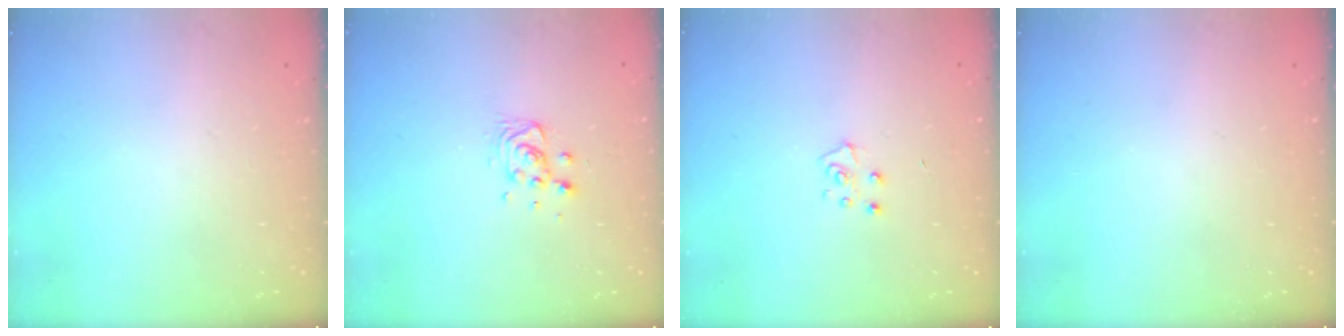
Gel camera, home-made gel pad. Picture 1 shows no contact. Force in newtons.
{"total": 9.3, "press": 9.0, "slide": 2.3}
{"total": 5.3, "press": 5.3, "slide": 0.5}
{"total": 0.0}